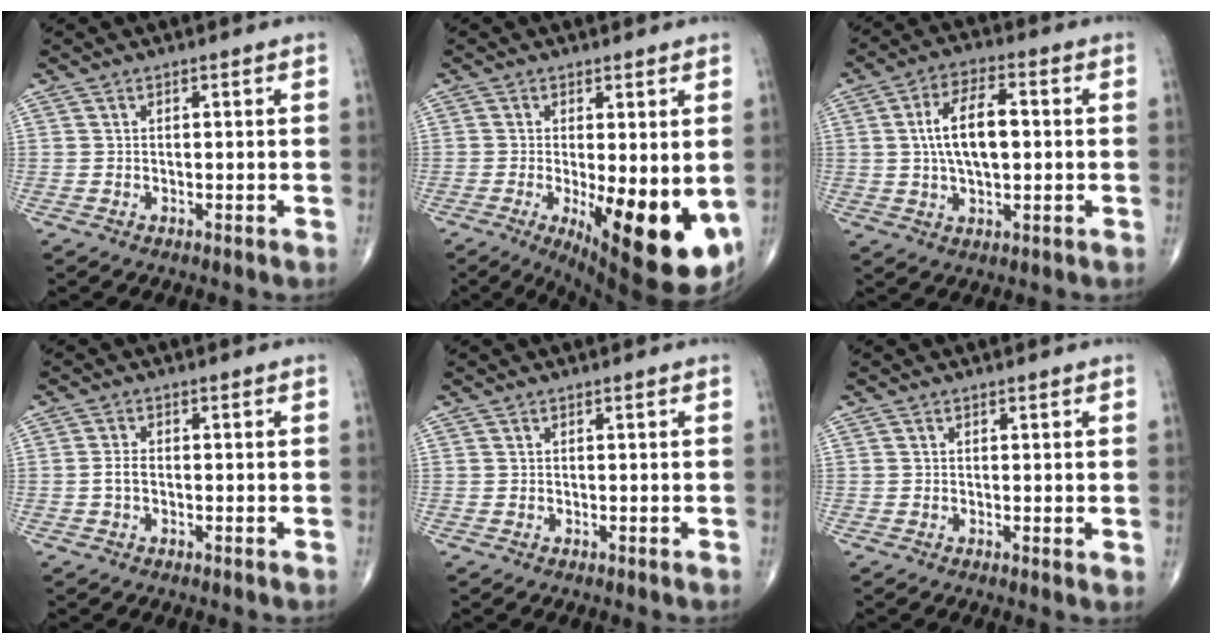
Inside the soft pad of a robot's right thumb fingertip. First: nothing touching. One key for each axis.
{"total": 16.1, "fx": -3.4, "fy": 5.6, "fz": 14.7, "tx": -0.178, "ty": -0.026, "tz": -0.026}
{"total": 10.6, "fx": 0.8, "fy": 4.9, "fz": 9.3, "tx": -0.167, "ty": 0.011, "tz": 0.011}
{"total": 2.0, "fx": -0.4, "fy": 1.2, "fz": 1.5, "tx": -0.033, "ty": 0.006, "tz": -0.011}
{"total": 0.0}
{"total": 1.0, "fx": 0.1, "fy": 0.2, "fz": 0.9, "tx": -0.016, "ty": -0.006, "tz": -0.002}